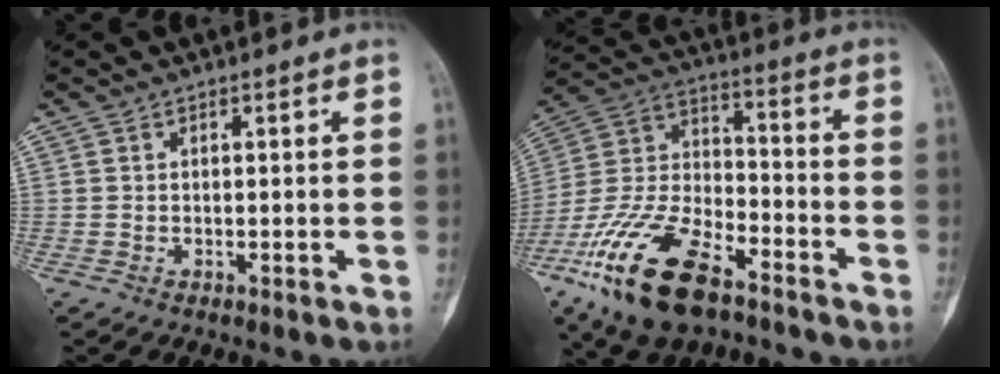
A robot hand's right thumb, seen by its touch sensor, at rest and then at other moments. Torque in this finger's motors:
{"motor_torque": [0.52, 0.40, 1.75, -1.02, 0.40]}